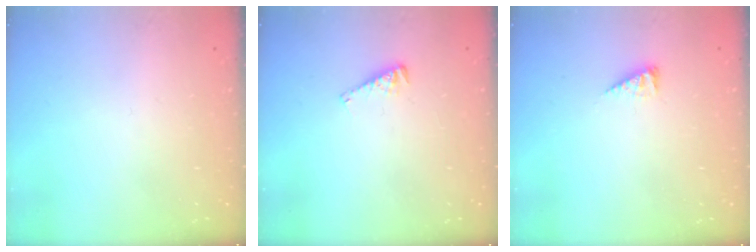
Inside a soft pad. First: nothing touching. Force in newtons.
{"total": 4.4, "press": 4.4, "slide": 0.5}
{"total": 3.1, "press": 3.0, "slide": 0.6}